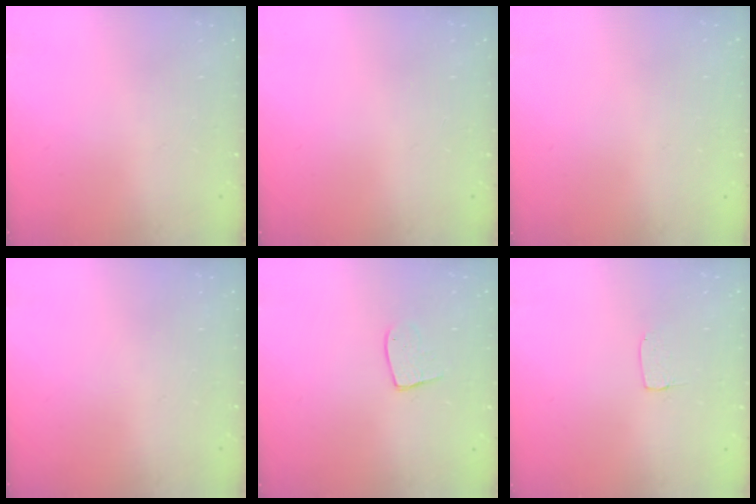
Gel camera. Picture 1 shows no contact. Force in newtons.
{"total": 0.0}
{"total": 0.0}
{"total": 0.0}
{"total": 7.9, "press": 7.9, "slide": 0.4}
{"total": 3.2, "press": 3.2, "slide": 0.1}